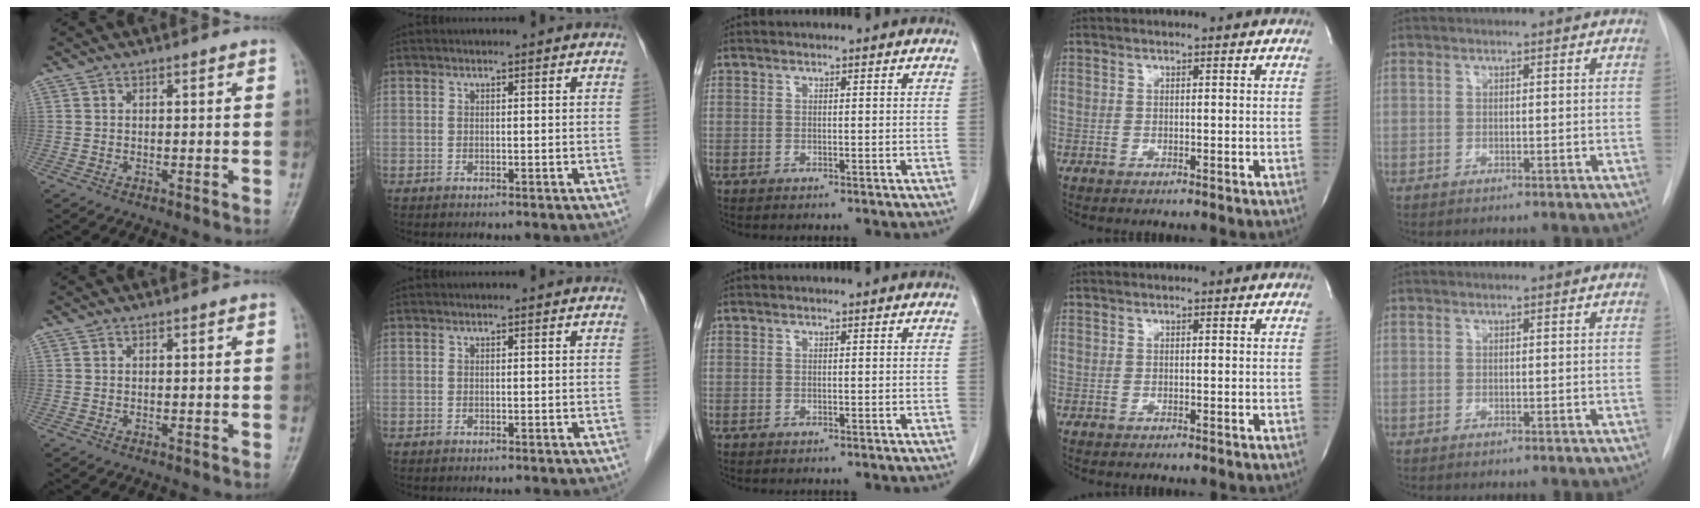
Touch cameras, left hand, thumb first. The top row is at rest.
{}